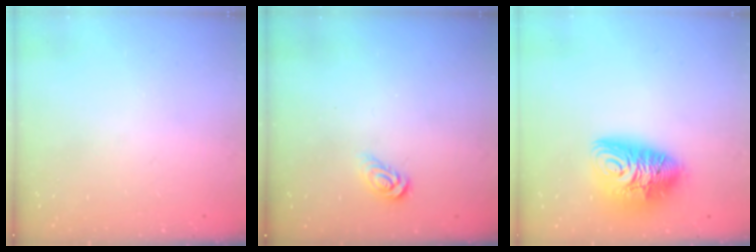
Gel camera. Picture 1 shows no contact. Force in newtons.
{"total": 3.8, "press": 3.7, "slide": 0.5}
{"total": 13.1, "press": 13.0, "slide": 1.4}